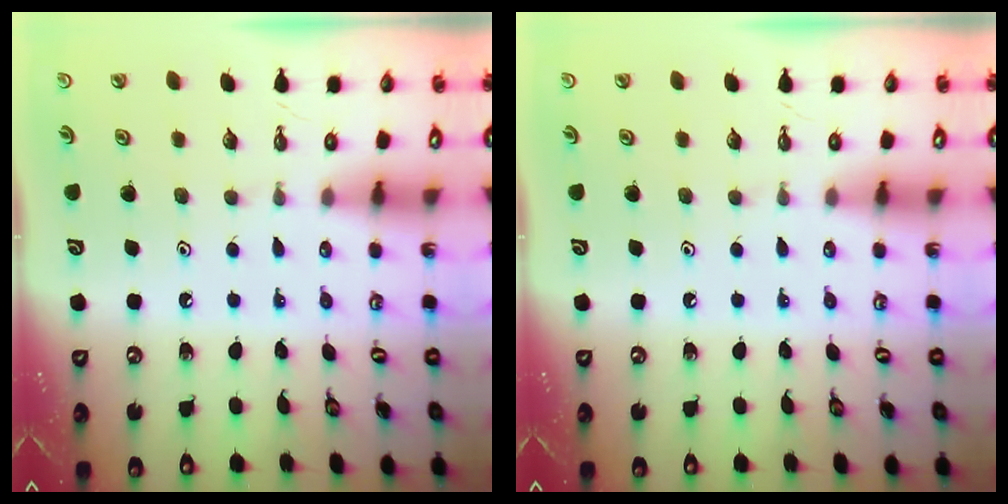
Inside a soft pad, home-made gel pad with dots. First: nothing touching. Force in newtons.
{"total": 0.0}